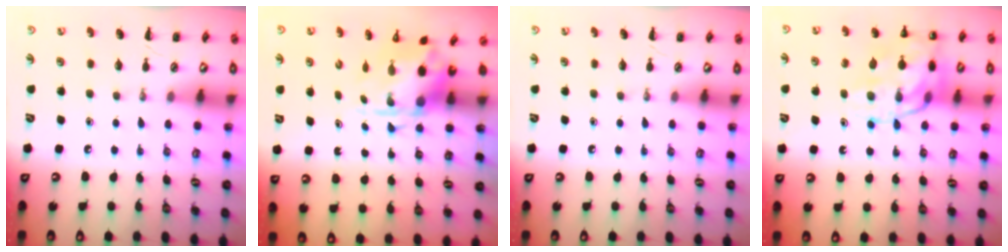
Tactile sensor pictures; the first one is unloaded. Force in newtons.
{"total": 3.7, "press": 3.6, "slide": 0.9}
{"total": 0.0}
{"total": 17.6, "press": 17.5, "slide": 2.0}